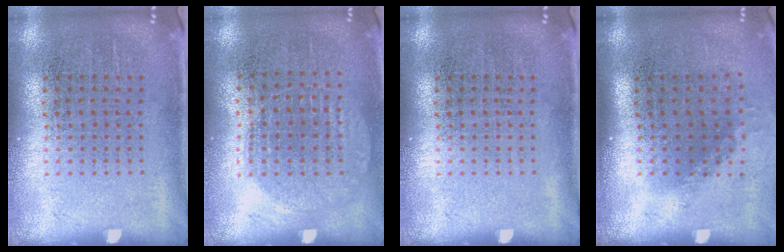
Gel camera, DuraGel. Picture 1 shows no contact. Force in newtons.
{"total": 1.0, "press": 0.9, "slide": 0.3}
{"total": 0.0}
{"total": 1.2, "press": 0.9, "slide": 0.9}